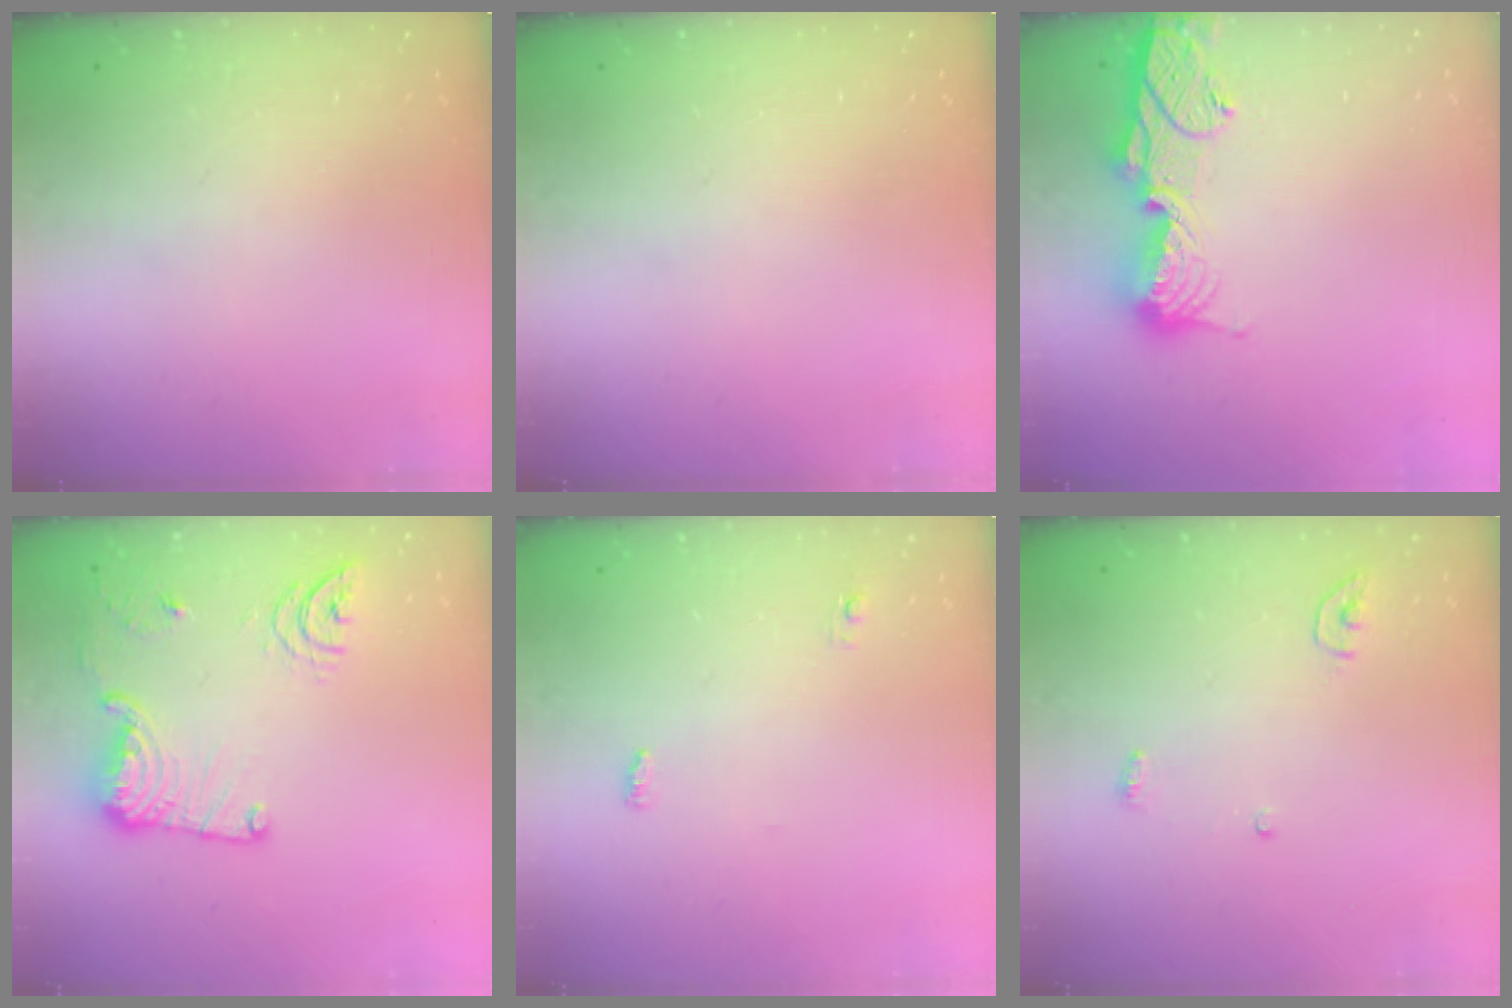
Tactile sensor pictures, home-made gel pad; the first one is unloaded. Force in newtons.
{"total": 0.0}
{"total": 12.9, "press": 12.9, "slide": 1.2}
{"total": 15.7, "press": 15.5, "slide": 2.6}
{"total": 3.4, "press": 3.3, "slide": 0.9}
{"total": 3.7, "press": 3.7, "slide": 0.3}